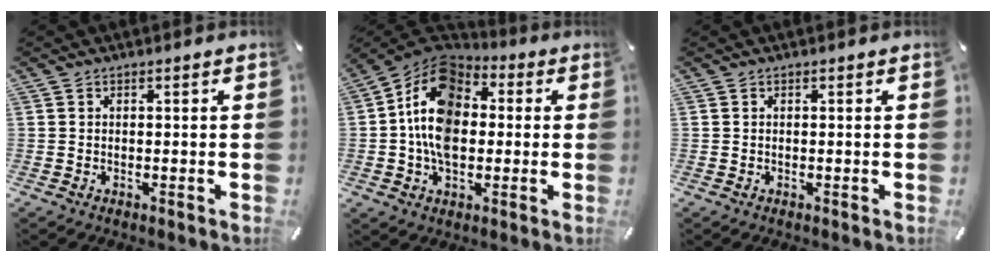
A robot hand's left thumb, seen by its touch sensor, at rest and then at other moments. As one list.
[{"total": 14.5, "force": [-0.4, 10.6, 9.9], "torque": [-0.191, 0.007, -0.014]}, {"total": 0.0}]